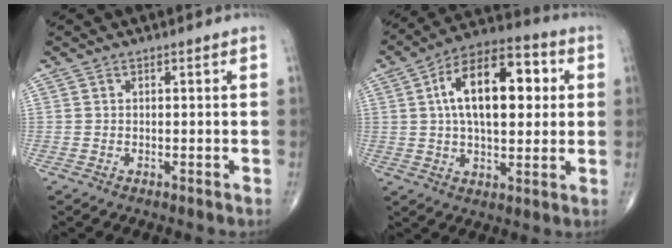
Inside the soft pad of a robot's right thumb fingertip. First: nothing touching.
{"total": 18.3, "force": [3.5, 9.4, 15.3], "torque": [-0.225, 0.020, 0.050]}